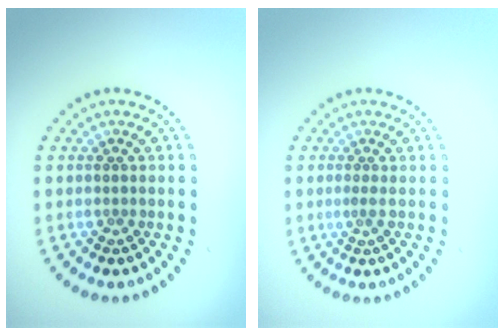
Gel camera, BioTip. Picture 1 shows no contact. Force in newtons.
{"total": 0.6, "press": 0.2, "slide": 0.6}